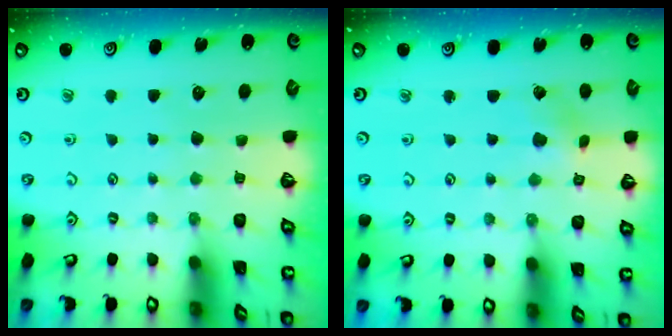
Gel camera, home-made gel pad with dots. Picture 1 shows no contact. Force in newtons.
{"total": 2.5, "press": 2.4, "slide": 0.3}